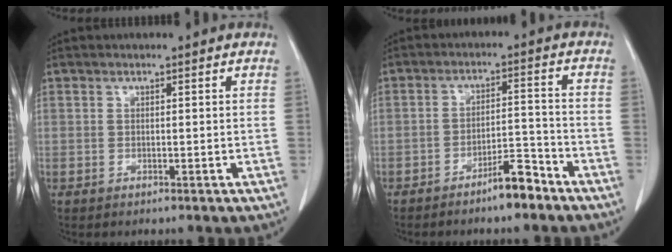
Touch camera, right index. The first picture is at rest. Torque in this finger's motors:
{"motor_torque": [0.50, -0.51, 0.37, 0.06]}